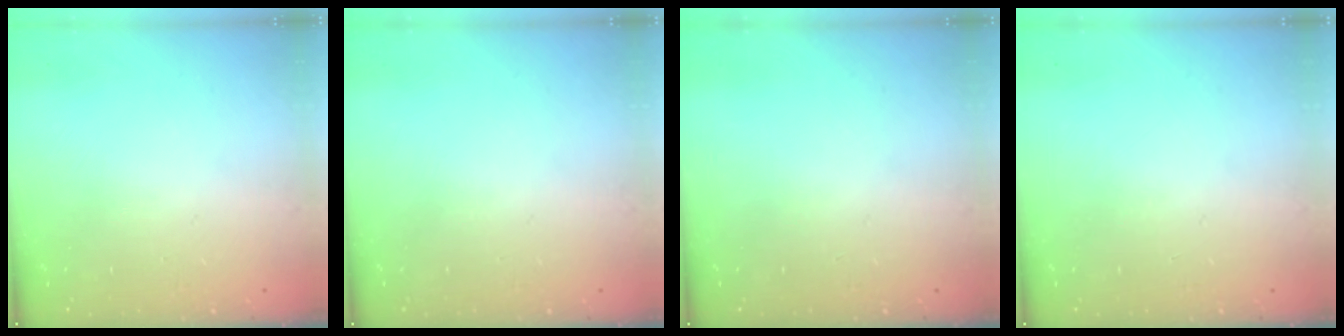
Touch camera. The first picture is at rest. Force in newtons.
{"total": 0.0}
{"total": 0.0}
{"total": 0.0}